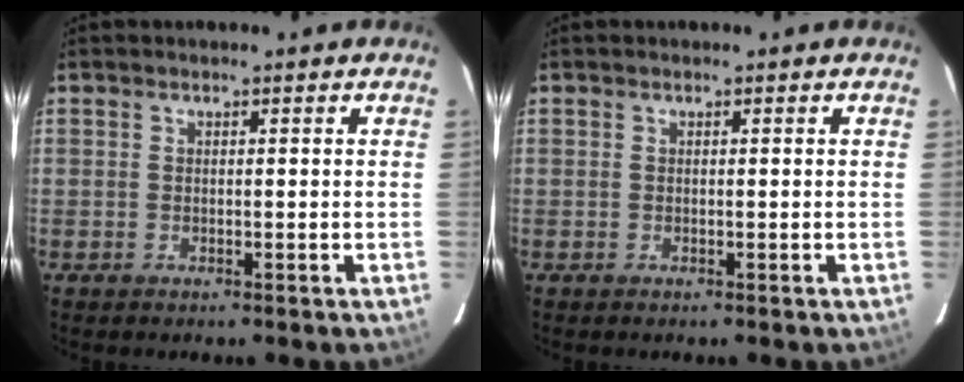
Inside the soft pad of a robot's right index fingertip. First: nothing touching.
{"total": 0.0}